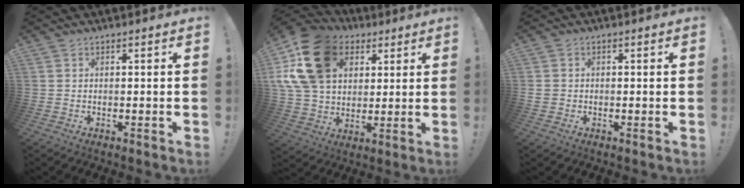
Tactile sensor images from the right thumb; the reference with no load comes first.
{"total": 21.9, "force": [7.4, 16.2, 12.8], "torque": [-0.236, -0.027, 0.151]}
{"total": 1.4, "force": [-0.5, 1.3, 0.3], "torque": [-0.012, 0.007, -0.007]}